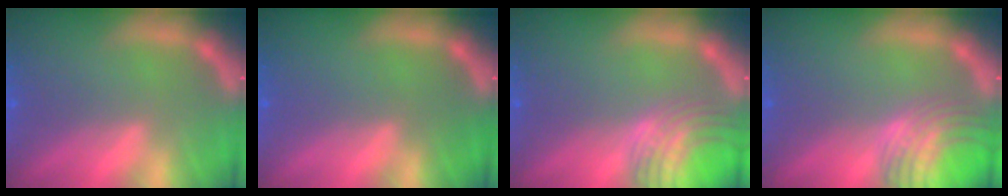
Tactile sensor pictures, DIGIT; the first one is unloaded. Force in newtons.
{"total": 0.0}
{"total": 7.5}
{"total": 8.1}